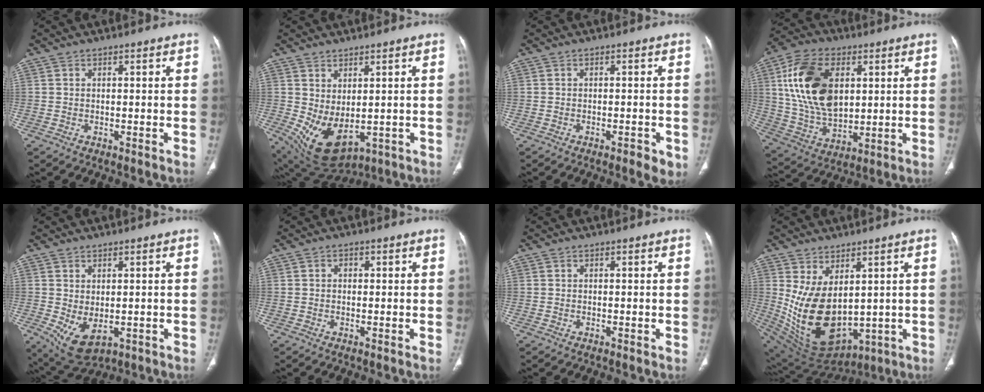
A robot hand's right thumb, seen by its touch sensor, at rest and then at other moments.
{"total": 10.3, "force": [-0.9, 5.5, 8.6], "torque": [-0.147, -0.010, 0.020]}
{"total": 3.1, "force": [-1.4, 1.1, 2.6], "torque": [-0.034, 0.003, -0.014]}
{"total": 19.1, "force": [5.7, 10.2, 15.1], "torque": [-0.295, -0.017, 0.115]}
{"total": 6.9, "force": [-1.2, 3.8, 5.6], "torque": [-0.095, -0.006, 0.003]}
{"total": 1.0, "force": [0.2, 0.9, 0.5], "torque": [-0.001, 0.003, 0.001]}
{"total": 0.0}
{"total": 16.3, "force": [1.9, 9.5, 13.1], "torque": [-0.228, -0.033, 0.078]}